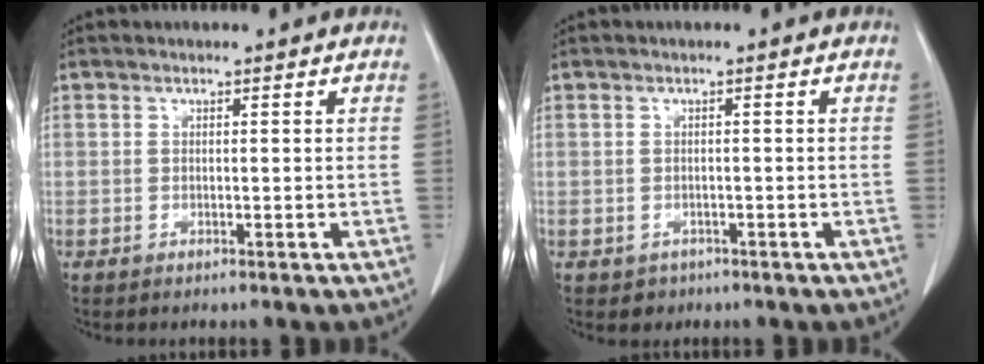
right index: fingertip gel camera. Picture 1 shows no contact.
{"total": 1.5, "force": [-0.9, 1.3, -0.1], "torque": [0.001, 0.006, -0.010]}